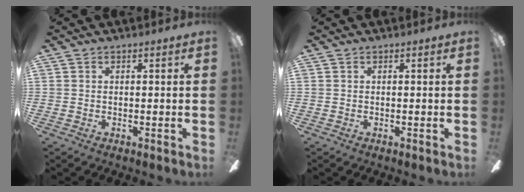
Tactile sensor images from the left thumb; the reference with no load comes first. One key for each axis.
{"total": 0.0}